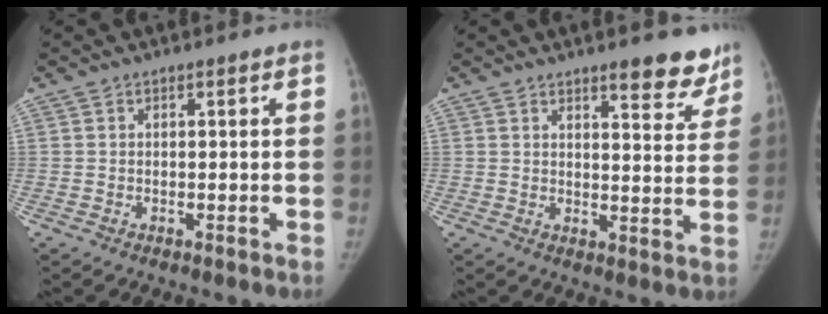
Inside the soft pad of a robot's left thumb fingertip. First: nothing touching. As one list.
[{"total": 8.4, "force": [6.5, 2.6, 4.7], "torque": [-0.024, -0.041, 0.079]}]